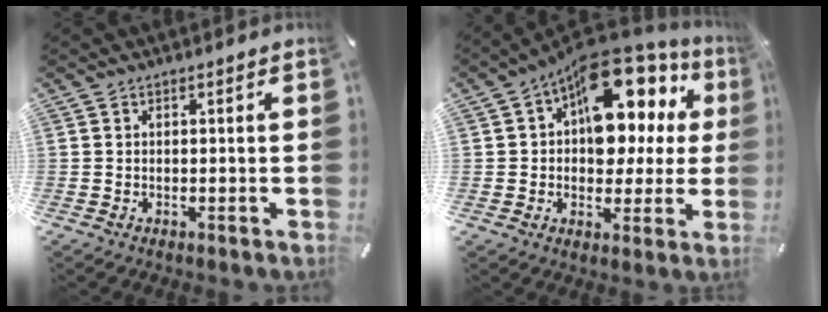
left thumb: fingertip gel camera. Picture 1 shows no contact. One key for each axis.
{"total": 17.2, "fx": 8.9, "fy": 10.1, "fz": 10.6, "tx": -0.157, "ty": -0.078, "tz": 0.156}